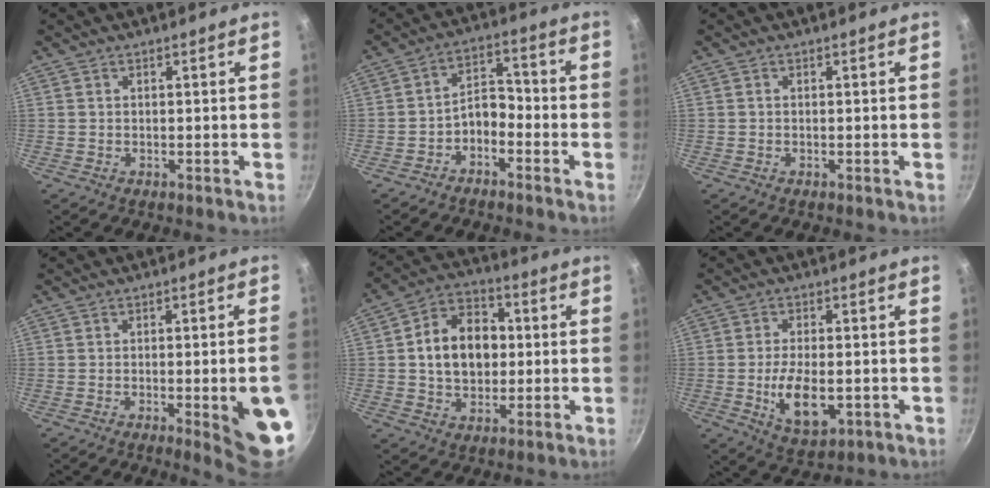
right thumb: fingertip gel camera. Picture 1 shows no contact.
{"total": 5.7, "force": [-3.0, 3.5, 3.3], "torque": [-0.035, 0.051, -0.058]}
{"total": 0.0}
{"total": 11.8, "force": [-3.0, 2.2, 11.2], "torque": [-0.117, 0.012, -0.031]}
{"total": 13.6, "force": [0.9, 10.1, 9.0], "torque": [-0.114, 0.021, 0.004]}
{"total": 9.8, "force": [-2.0, 4.9, 8.3], "torque": [-0.142, -0.001, -0.025]}